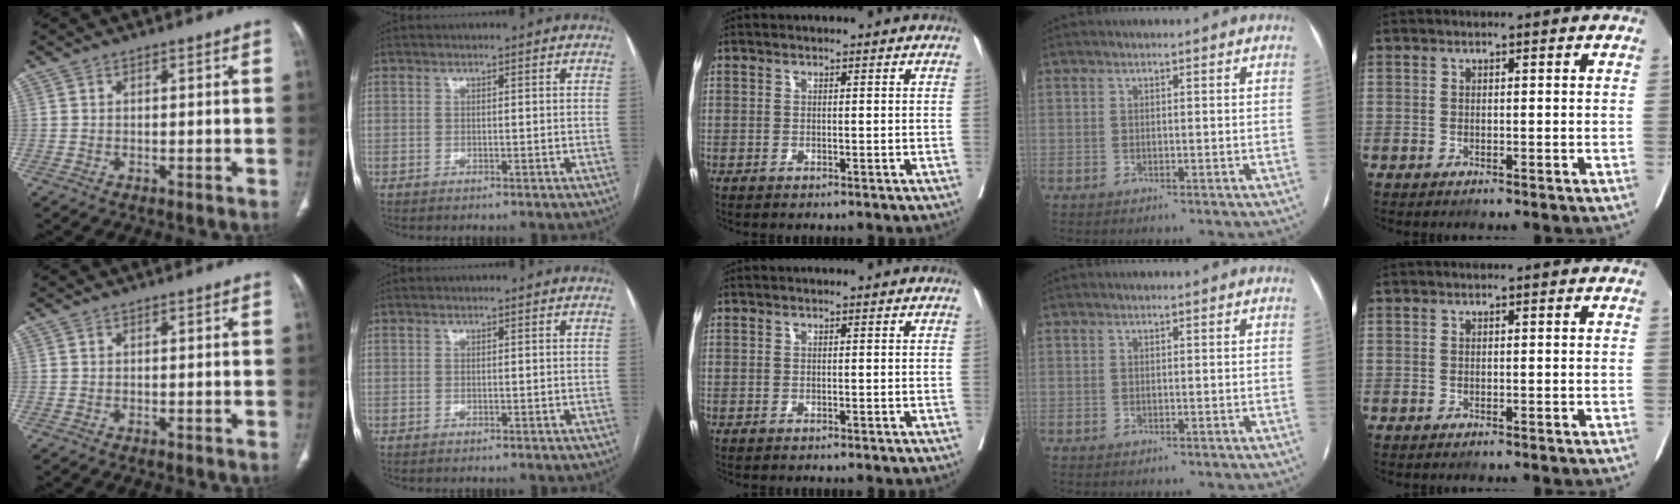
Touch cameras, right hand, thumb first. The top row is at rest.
{}